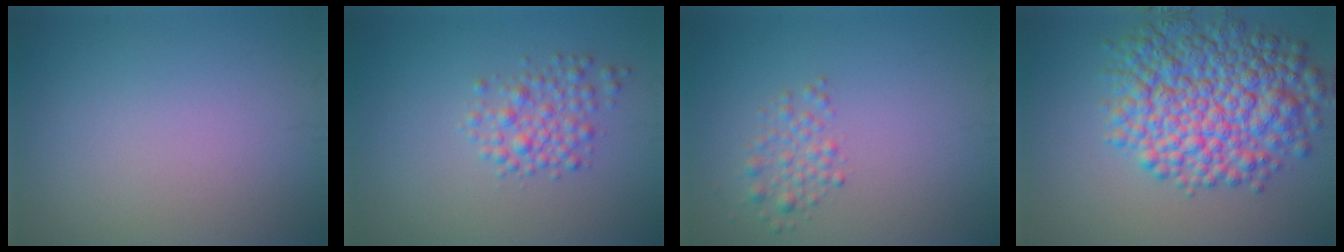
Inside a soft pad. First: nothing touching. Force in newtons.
{"total": 2.6, "press": 2.6, "slide": 0.1}
{"total": 1.7, "press": 1.7, "slide": 0.1}
{"total": 9.8, "press": 9.8, "slide": 0.2}